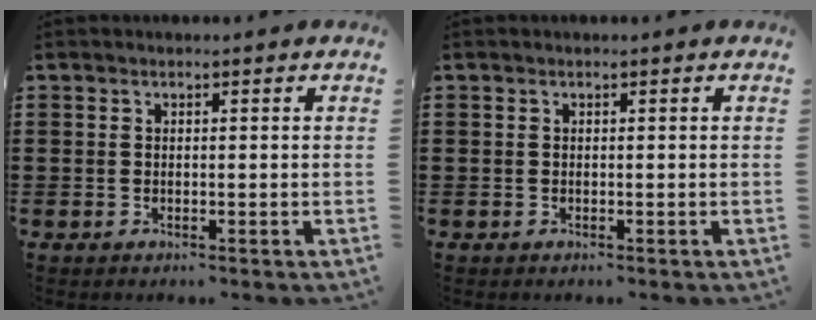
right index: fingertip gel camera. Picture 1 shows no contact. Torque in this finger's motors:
{"motor_torque": [0.00, 0.00, 0.00, -0.01]}